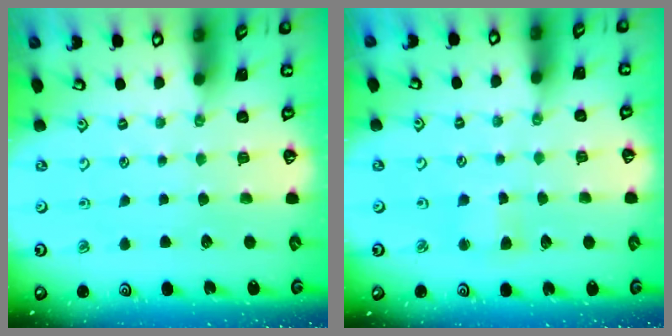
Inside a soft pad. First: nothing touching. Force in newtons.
{"total": 2.8, "press": 2.8, "slide": 0.2}